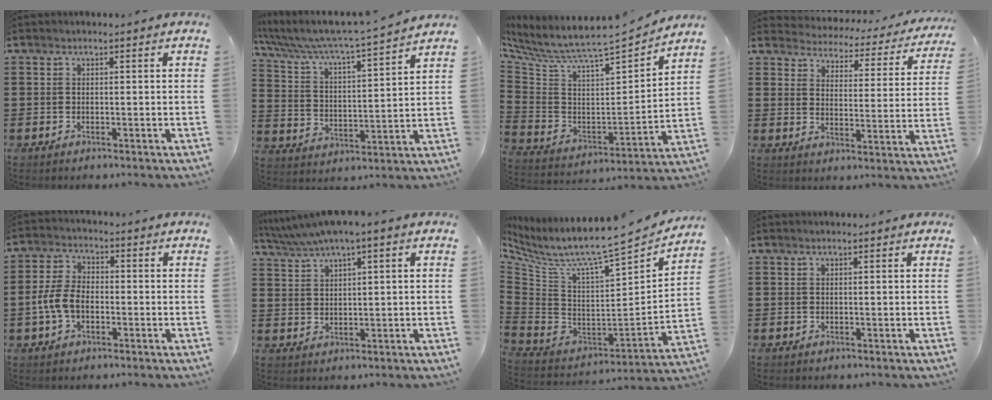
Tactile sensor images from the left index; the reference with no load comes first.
{"total": 6.6, "force": [6.0, -0.2, 2.7], "torque": [-0.080, -0.046, 0.096]}
{"total": 5.0, "force": [4.5, 0.8, 2.0], "torque": [-0.069, -0.057, 0.067]}
{"total": 2.6, "force": [2.6, 0.3, 0.0], "torque": [-0.024, -0.028, 0.034]}
{"total": 5.9, "force": [-1.5, 3.5, 4.5], "torque": [-0.113, 0.000, -0.036]}
{"total": 3.2, "force": [2.3, 0.1, 2.2], "torque": [-0.050, -0.005, 0.037]}
{"total": 6.6, "force": [4.9, 0.7, 4.4], "torque": [-0.108, -0.052, 0.070]}
{"total": 0.0}